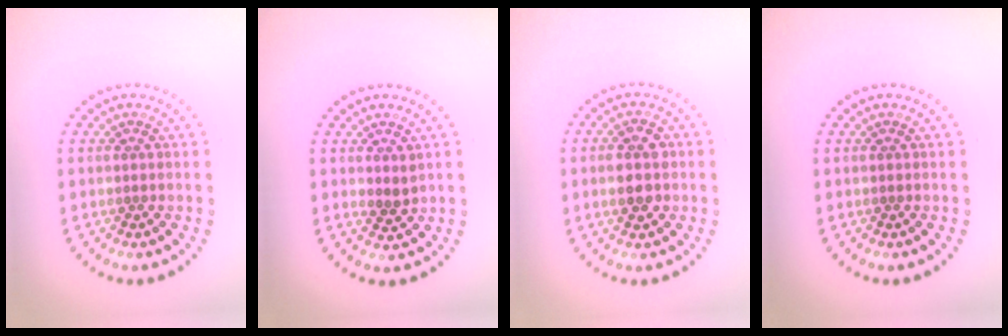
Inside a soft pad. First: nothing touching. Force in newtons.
{"total": 1.3, "press": 1.1, "slide": 0.7}
{"total": 2.7, "press": 2.7, "slide": 0.3}
{"total": 0.0}